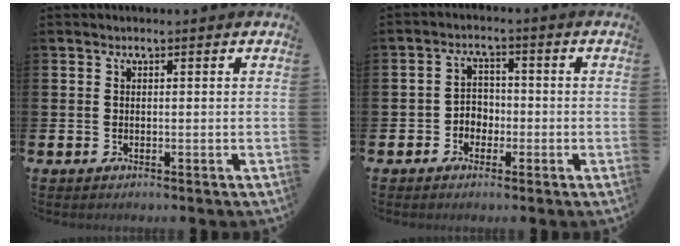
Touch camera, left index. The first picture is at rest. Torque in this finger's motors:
{"motor_torque": [0.10, 0.04, -0.01, 0.00]}